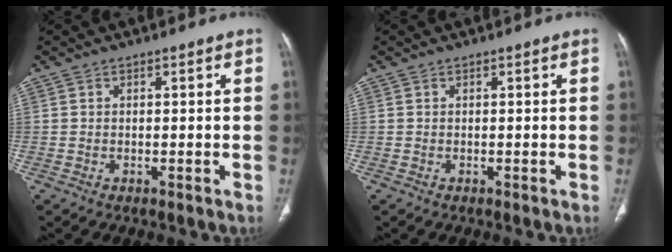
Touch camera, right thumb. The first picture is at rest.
{"total": 0.0}